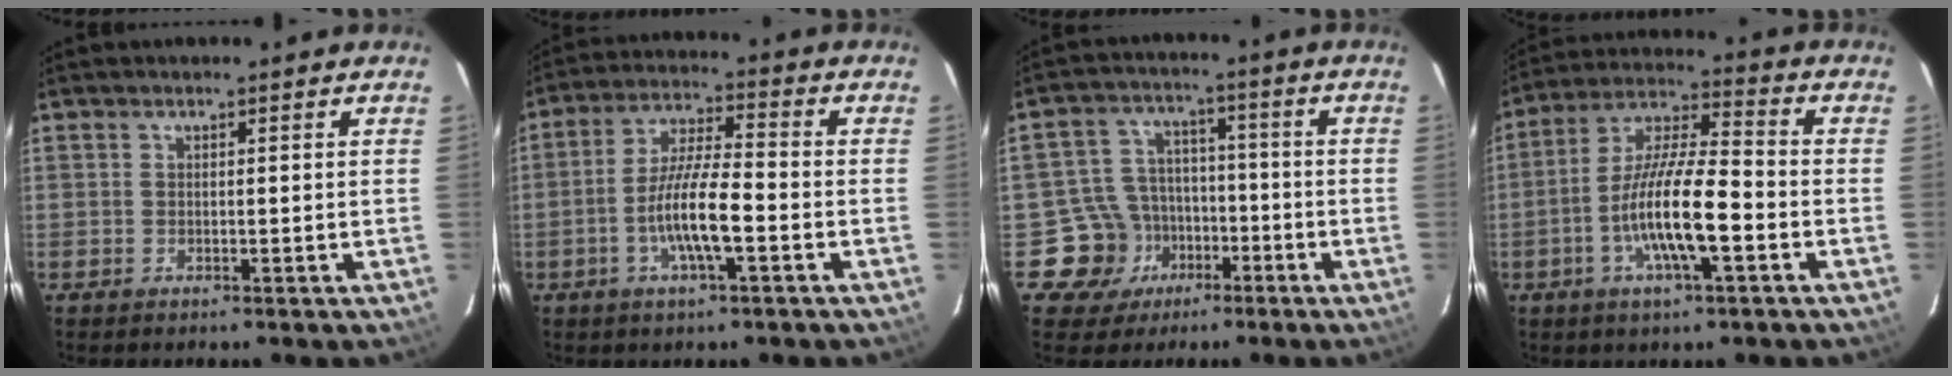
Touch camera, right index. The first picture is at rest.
{"total": 9.6, "force": [-3.4, 1.5, 8.9], "torque": [-0.176, 0.000, -0.064]}
{"total": 9.7, "force": [-4.8, 8.4, 0.6], "torque": [-0.037, 0.030, -0.069]}
{"total": 13.7, "force": [-4.6, 2.5, 12.6], "torque": [-0.248, -0.002, -0.090]}